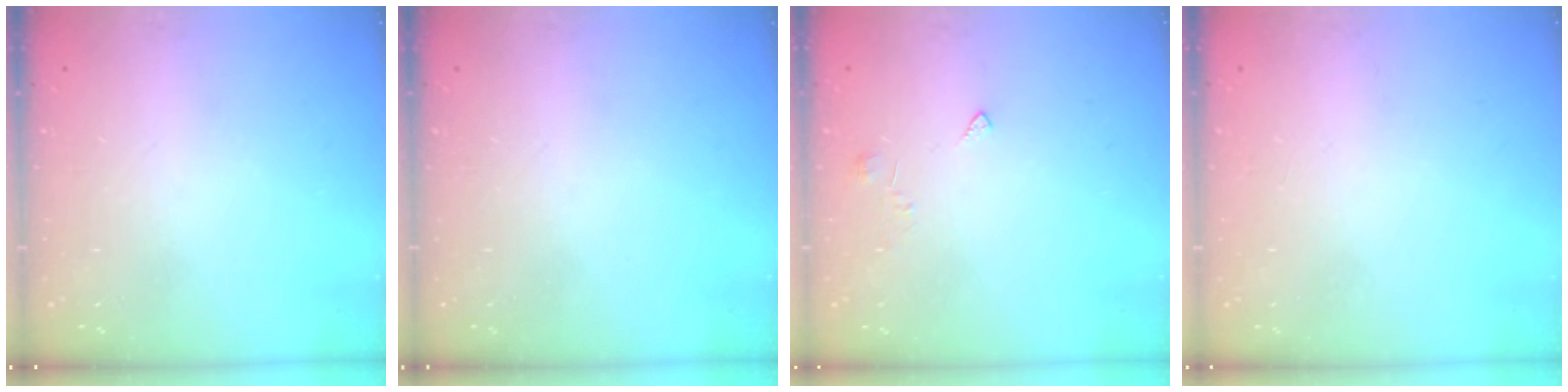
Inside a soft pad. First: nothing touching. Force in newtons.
{"total": 0.0}
{"total": 2.0, "press": 2.0, "slide": 0.4}
{"total": 2.0, "press": 2.0, "slide": 0.1}